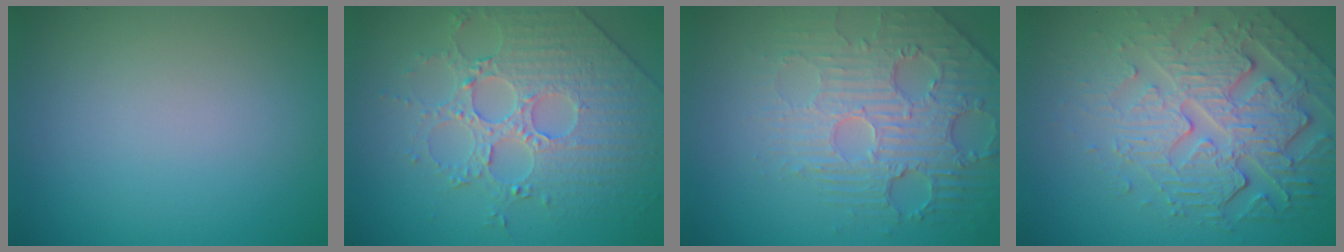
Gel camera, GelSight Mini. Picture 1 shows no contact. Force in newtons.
{"total": 4.5, "press": 4.5, "slide": 0.7}
{"total": 4.5, "press": 4.2, "slide": 1.6}
{"total": 7.1, "press": 5.2, "slide": 4.8}